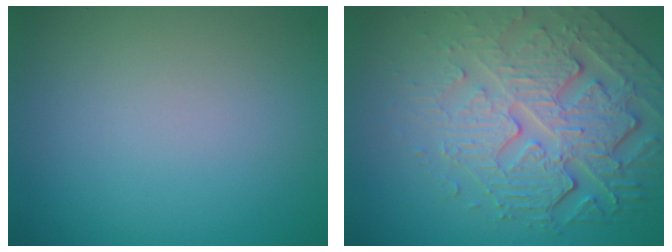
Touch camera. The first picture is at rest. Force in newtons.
{"total": 7.6, "press": 5.4, "slide": 5.4}